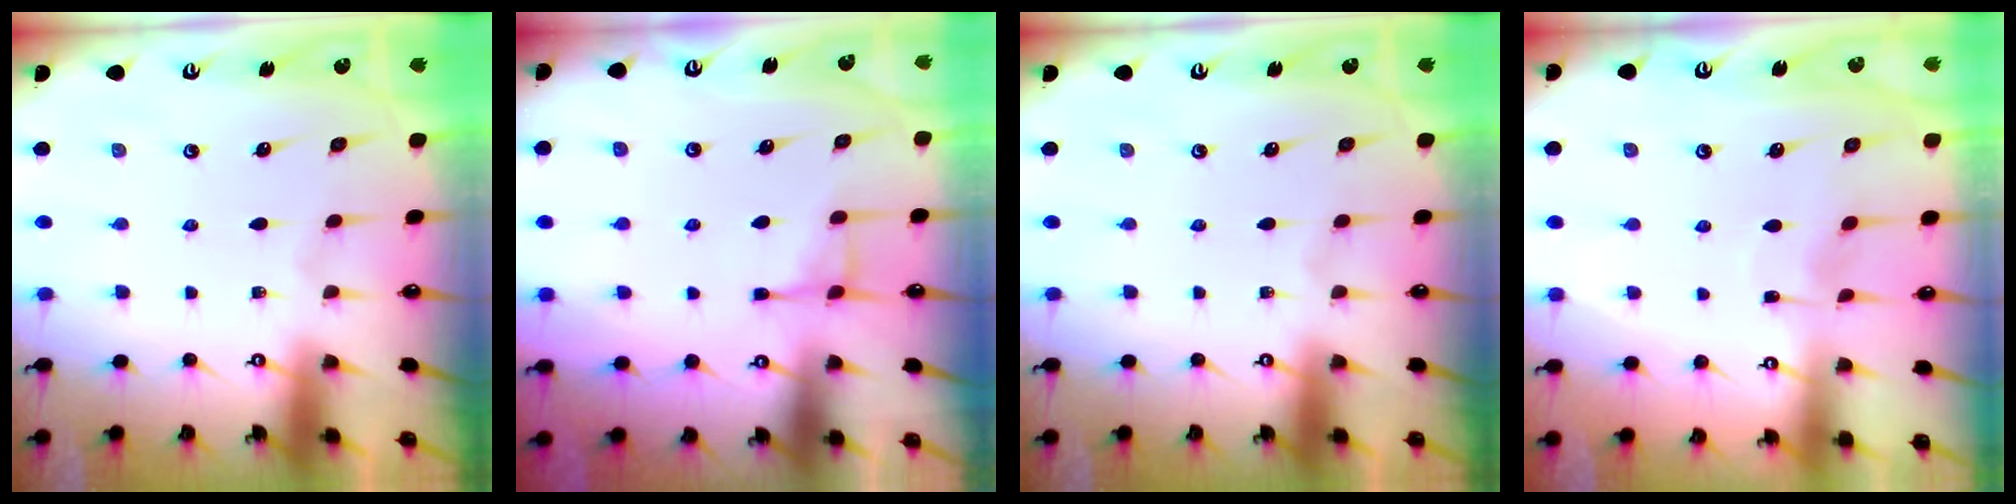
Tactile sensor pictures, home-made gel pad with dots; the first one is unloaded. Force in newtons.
{"total": 4.3, "press": 4.2, "slide": 0.8}
{"total": 0.0}
{"total": 3.7, "press": 3.6, "slide": 0.6}